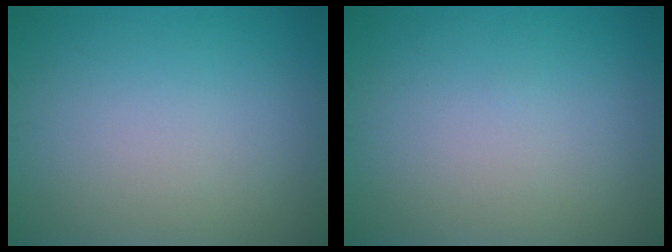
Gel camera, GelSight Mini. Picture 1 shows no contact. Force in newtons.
{"total": 0.0}